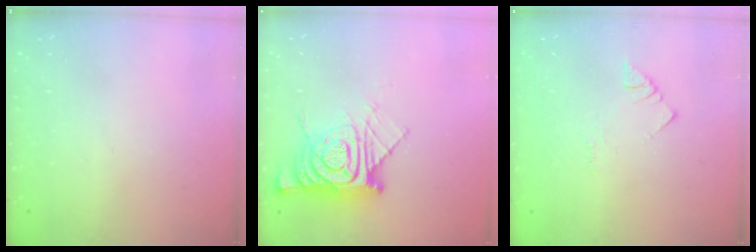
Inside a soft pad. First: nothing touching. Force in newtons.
{"total": 14.6, "press": 14.5, "slide": 1.4}
{"total": 1.5, "press": 1.5, "slide": 0.3}